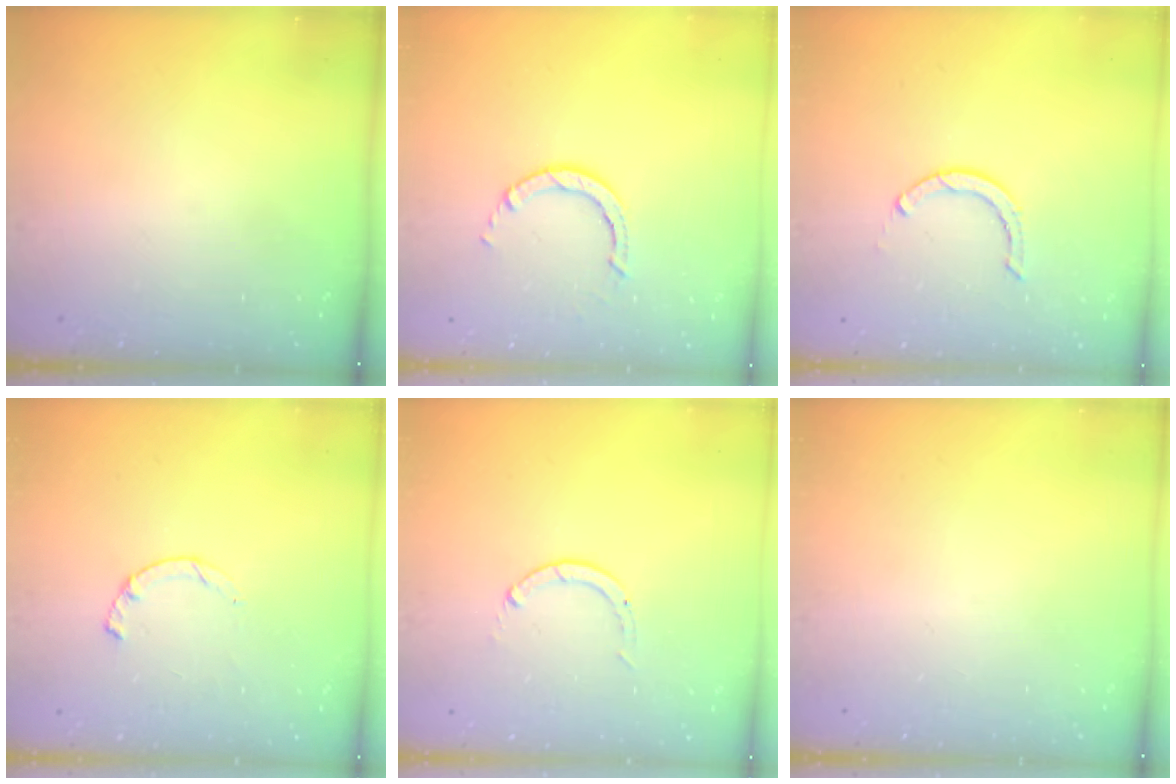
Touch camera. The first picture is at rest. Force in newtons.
{"total": 2.6, "press": 2.6, "slide": 0.3}
{"total": 2.6, "press": 2.6, "slide": 0.1}
{"total": 2.3, "press": 2.3, "slide": 0.4}
{"total": 0.0}
{"total": 0.0}